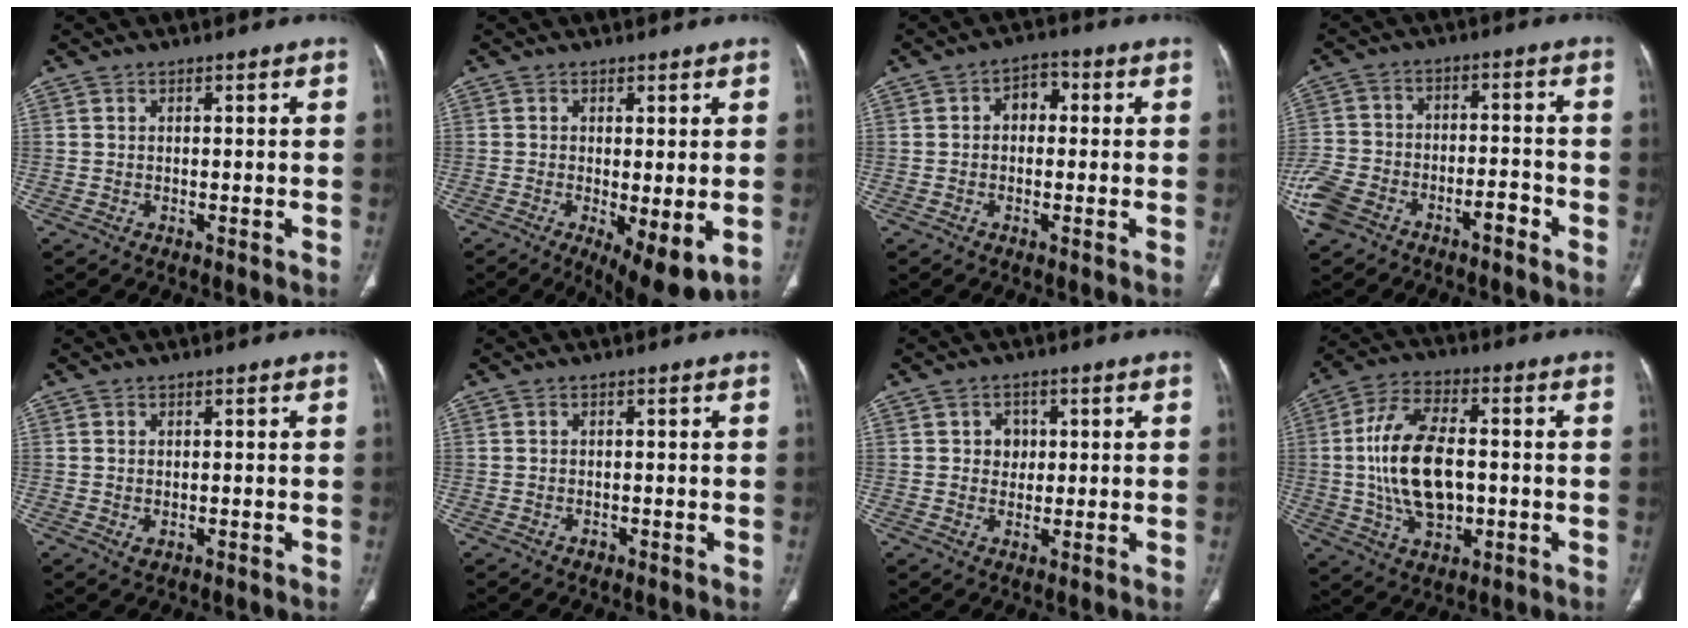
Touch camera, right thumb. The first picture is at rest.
{"total": 8.6, "force": [-2.1, 2.9, 7.9], "torque": [-0.121, -0.024, -0.026]}
{"total": 4.1, "force": [0.3, 3.0, 2.8], "torque": [-0.021, 0.015, -0.007]}
{"total": 10.6, "force": [-6.6, 5.7, 6.0], "torque": [-0.119, 0.042, -0.121]}
{"total": 1.2, "force": [-0.3, 0.8, 0.8], "torque": [-0.016, 0.000, 0.001]}
{"total": 0.8, "force": [-0.5, 0.6, 0.3], "torque": [-0.003, 0.002, -0.007]}
{"total": 3.3, "force": [0.6, 2.9, 1.4], "torque": [0.001, 0.002, 0.007]}
{"total": 15.7, "force": [-0.4, 8.7, 13.0], "torque": [-0.243, 0.014, -0.005]}